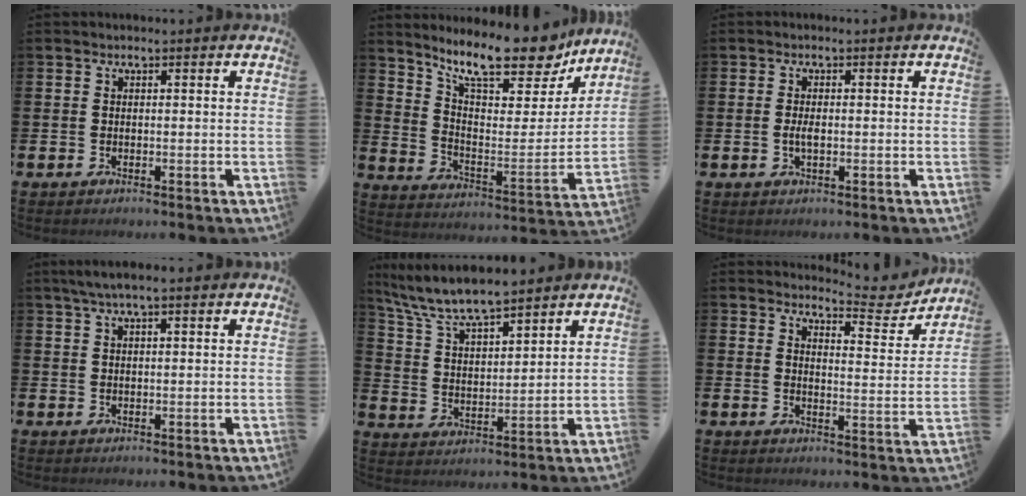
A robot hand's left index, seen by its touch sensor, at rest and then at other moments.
{"total": 12.8, "force": [11.2, 3.2, 5.3], "torque": [-0.120, -0.076, 0.193]}
{"total": 1.8, "force": [-0.2, 0.8, 1.6], "torque": [-0.024, -0.001, -0.005]}
{"total": 3.0, "force": [2.1, 0.4, 2.0], "torque": [-0.040, 0.002, 0.037]}
{"total": 7.7, "force": [7.2, 1.1, 2.5], "torque": [-0.084, -0.038, 0.128]}
{"total": 4.8, "force": [4.7, 0.9, 0.8], "torque": [-0.012, -0.037, 0.074]}